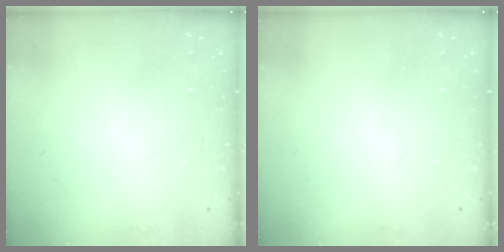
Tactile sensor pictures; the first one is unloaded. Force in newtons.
{"total": 0.0}